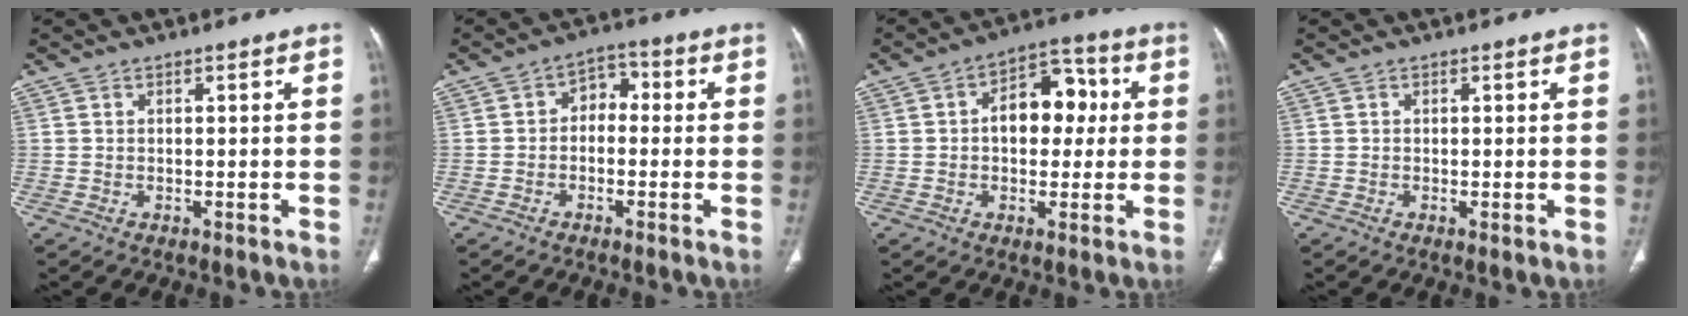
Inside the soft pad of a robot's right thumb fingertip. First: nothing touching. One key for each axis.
{"total": 5.0, "fx": -0.5, "fy": 3.7, "fz": 3.3, "tx": -0.027, "ty": 0.026, "tz": -0.022}
{"total": 11.0, "fx": 1.2, "fy": 7.2, "fz": 8.2, "tx": -0.083, "ty": 0.027, "tz": 0.012}
{"total": 0.6, "fx": -0.1, "fy": 0.1, "fz": 0.6, "tx": -0.013, "ty": -0.004, "tz": -0.002}